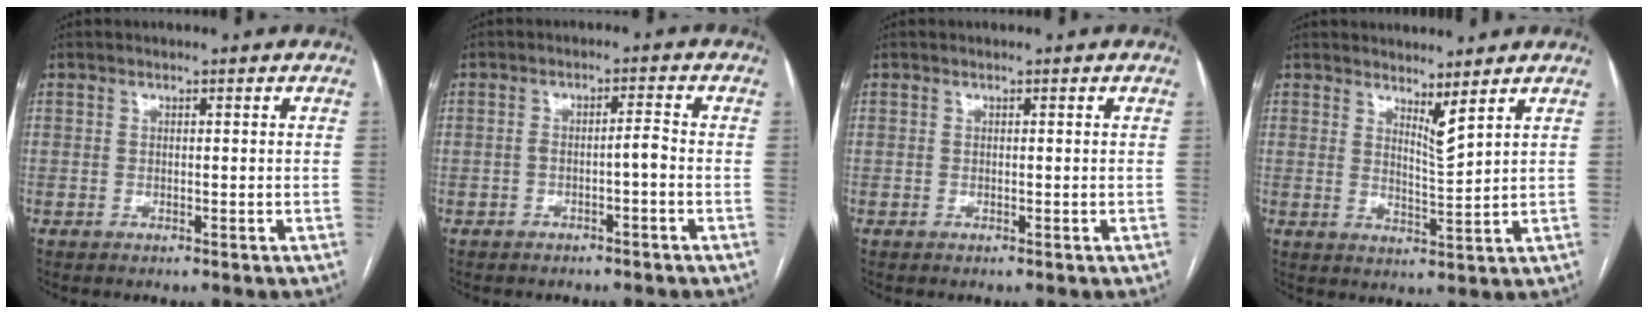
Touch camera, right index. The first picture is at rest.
{"total": 2.1, "force": [-1.0, 0.1, 1.9], "torque": [-0.029, 0.007, -0.017]}
{"total": 0.0}
{"total": 3.1, "force": [2.6, -0.3, 1.7], "torque": [-0.035, -0.022, 0.052]}